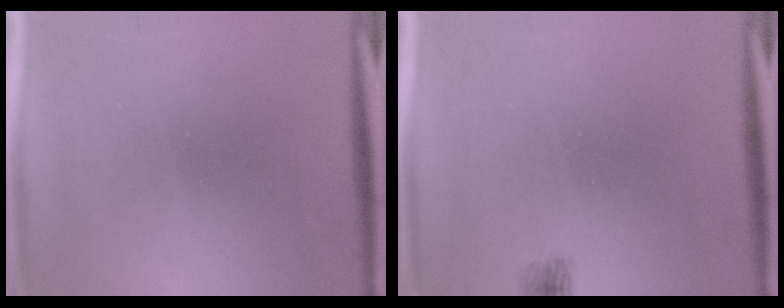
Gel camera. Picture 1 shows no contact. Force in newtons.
{"total": 1.6}